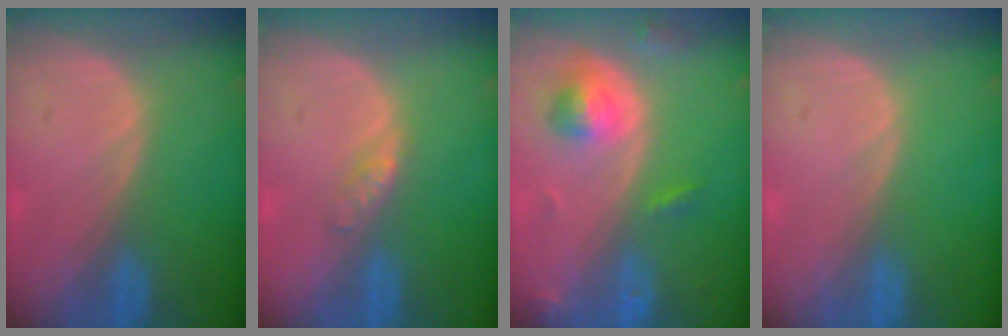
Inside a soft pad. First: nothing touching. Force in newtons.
{"total": 2.0, "press": 2.0, "slide": 0.1}
{"total": 5.4, "press": 5.0, "slide": 2.1}
{"total": 0.0}